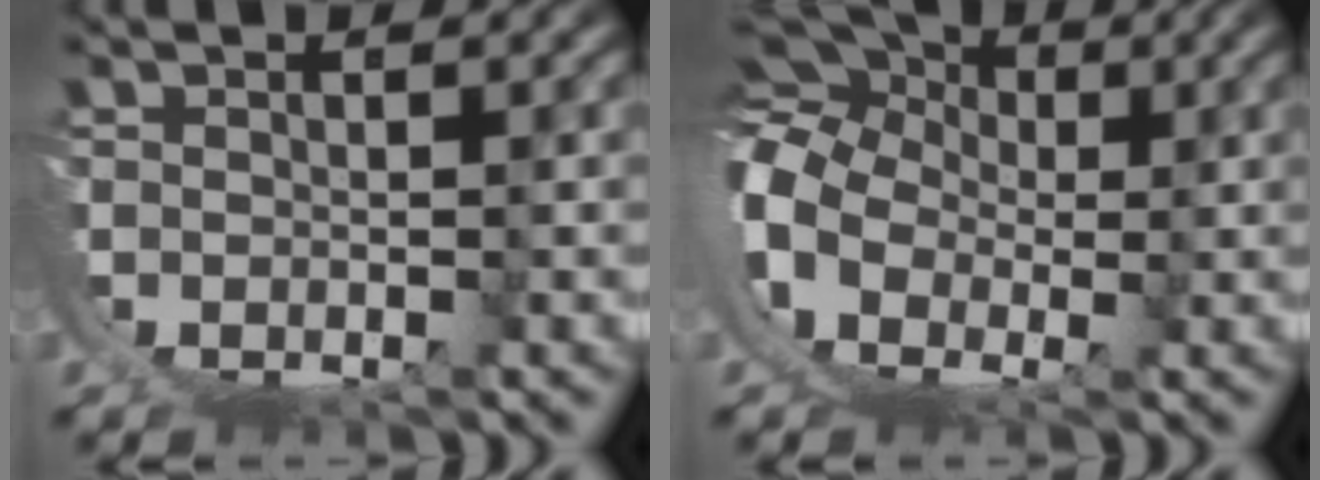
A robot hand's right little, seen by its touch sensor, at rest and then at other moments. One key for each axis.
{"total": 12.4, "fx": 2.0, "fy": 10.7, "fz": 5.9, "tx": -0.152, "ty": -0.027, "tz": 0.023}